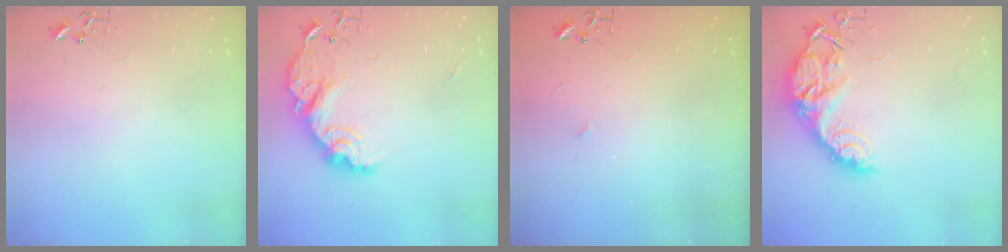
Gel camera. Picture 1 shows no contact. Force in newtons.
{"total": 14.5, "press": 14.5, "slide": 0.6}
{"total": 2.3, "press": 2.3, "slide": 0.4}
{"total": 15.1, "press": 15.0, "slide": 1.1}